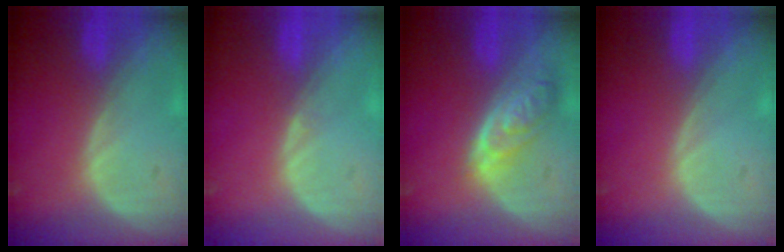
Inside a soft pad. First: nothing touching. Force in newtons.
{"total": 0.6, "press": 0.4, "slide": 0.5}
{"total": 6.3, "press": 5.7, "slide": 2.8}
{"total": 0.0}